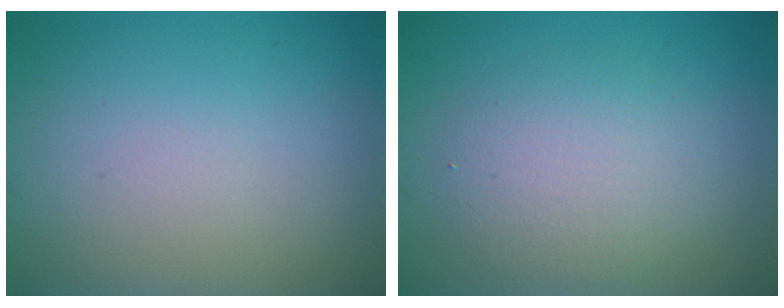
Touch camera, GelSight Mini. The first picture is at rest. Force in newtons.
{"total": 3.7, "press": 3.6, "slide": 0.3}